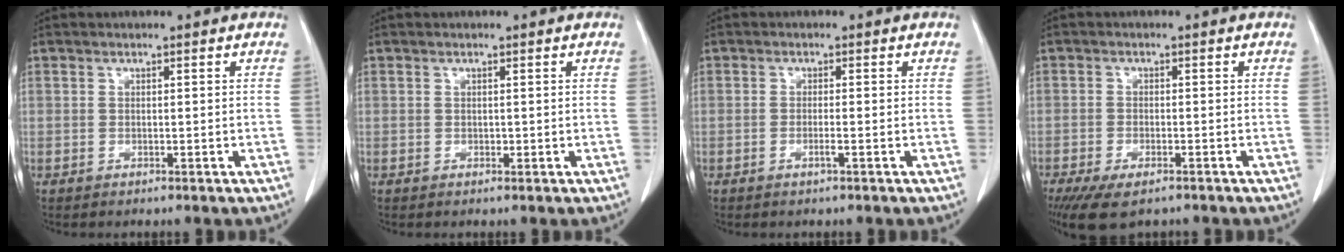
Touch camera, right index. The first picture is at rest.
{"total": 0.0}
{"total": 1.3, "force": [-0.7, -0.1, 1.1], "torque": [-0.023, 0.000, -0.013]}
{"total": 7.0, "force": [-4.9, 2.5, 4.3], "torque": [-0.070, -0.013, -0.078]}